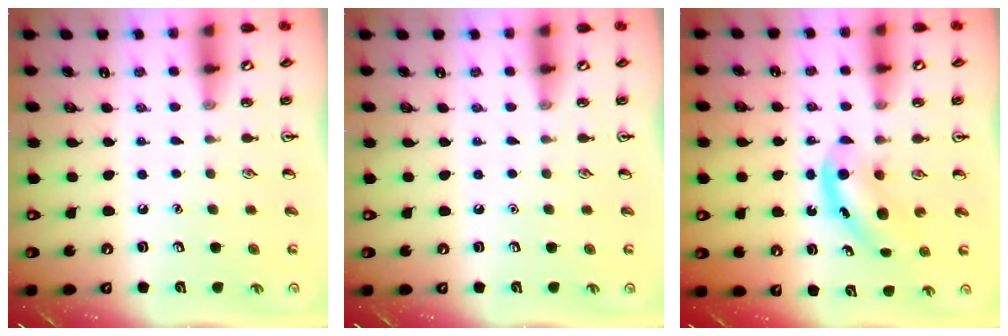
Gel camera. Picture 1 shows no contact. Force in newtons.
{"total": 0.0}
{"total": 4.9, "press": 4.8, "slide": 0.9}